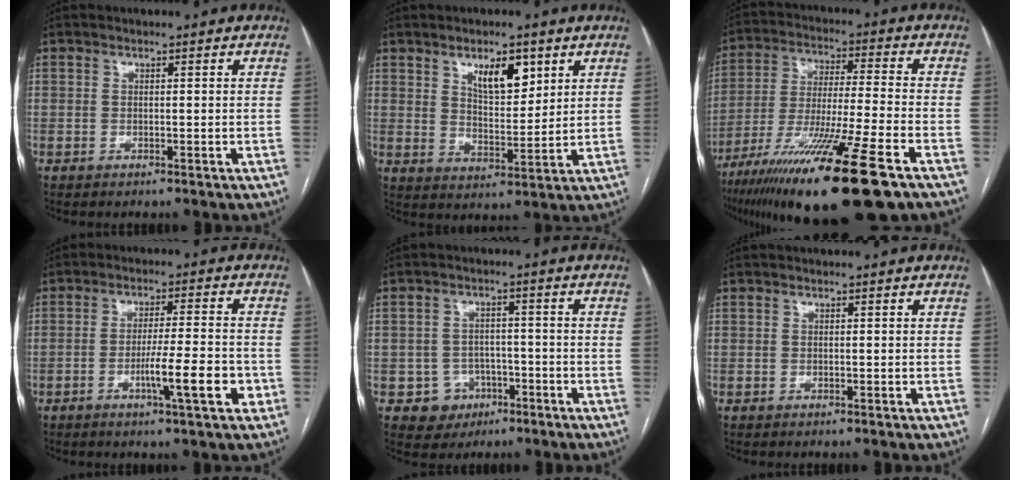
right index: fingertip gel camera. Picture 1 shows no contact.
{"total": 7.4, "force": [4.0, 2.9, 5.5], "torque": [-0.092, -0.003, 0.071]}
{"total": 22.0, "force": [-13.8, 0.5, 17.1], "torque": [-0.278, -0.055, -0.239]}
{"total": 7.6, "force": [-2.8, 0.4, 7.0], "torque": [-0.110, -0.005, -0.044]}
{"total": 5.3, "force": [-2.3, 4.7, 0.5], "torque": [0.002, 0.015, -0.028]}
{"total": 0.0}